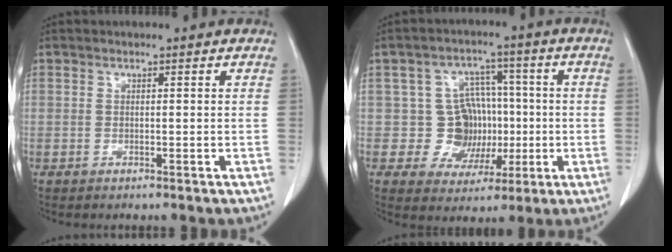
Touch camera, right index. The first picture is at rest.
{"total": 8.1, "force": [-0.4, 7.8, 2.4], "torque": [-0.022, 0.032, 0.003]}